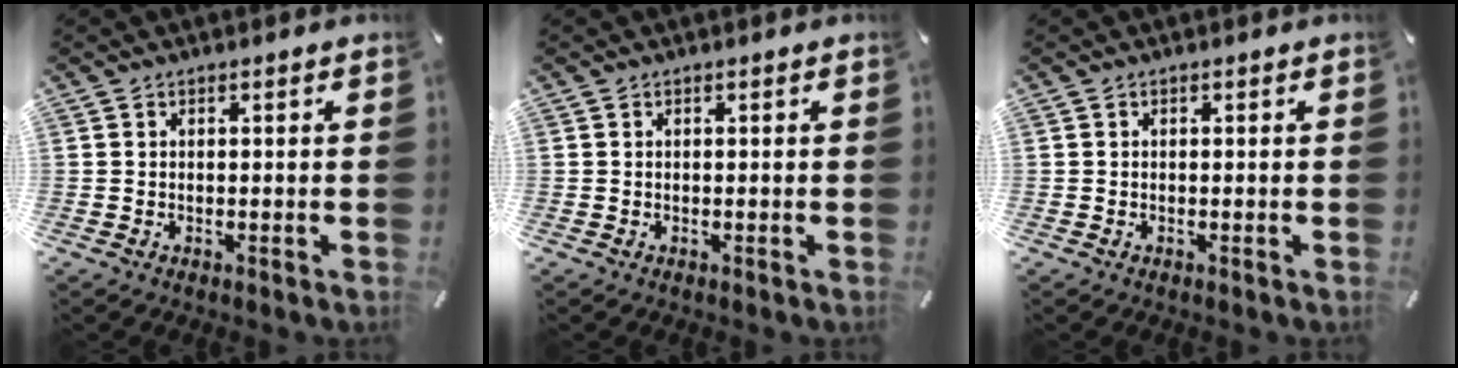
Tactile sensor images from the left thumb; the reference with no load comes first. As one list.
[{"total": 0.0}, {"total": 0.0}]